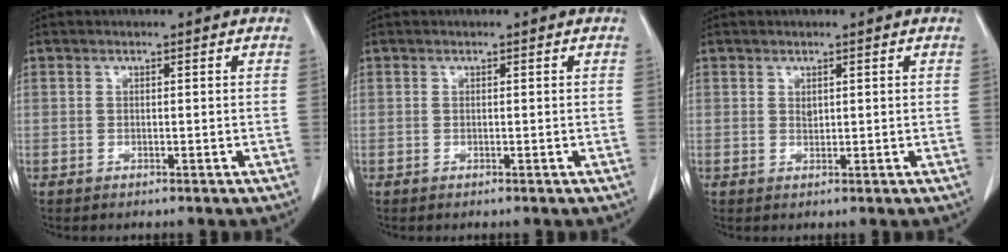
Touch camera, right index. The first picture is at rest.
{"total": 0.0}
{"total": 0.7, "force": [0.4, 0.4, 0.4], "torque": [-0.006, -0.004, 0.007]}